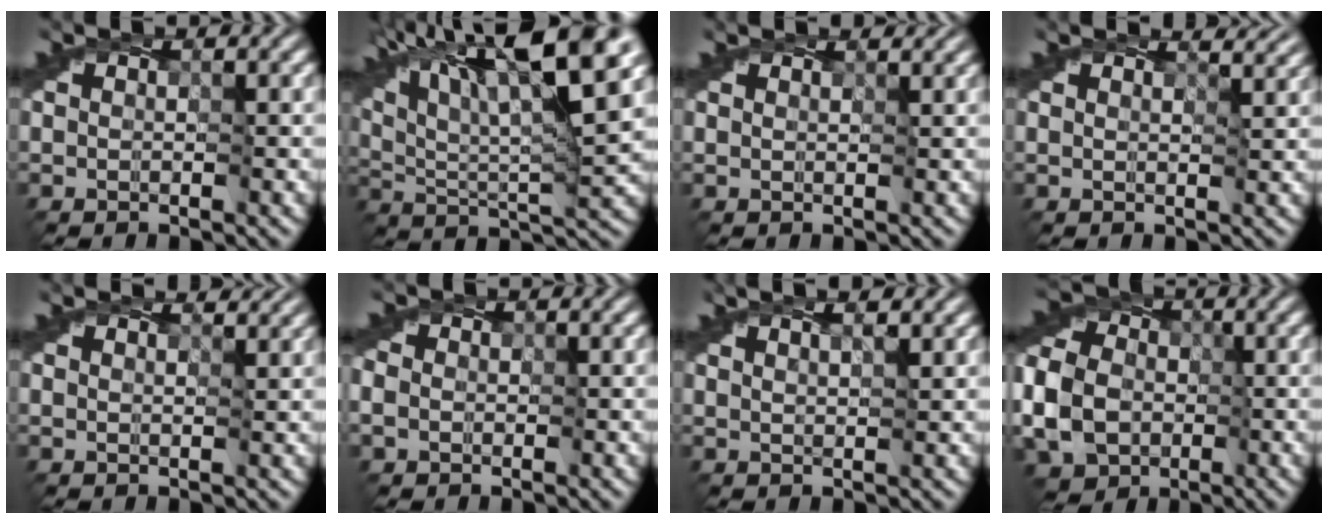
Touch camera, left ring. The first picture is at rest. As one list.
[{"total": 14.8, "force": [7.6, 4.0, 12.1], "torque": [-0.215, 0.023, 0.130]}, {"total": 1.4, "force": [1.2, 0.3, 0.5], "torque": [-0.007, 0.002, 0.007]}, {"total": 2.8, "force": [2.0, 1.0, 1.7], "torque": [-0.019, 0.005, 0.008]}, {"total": 2.2, "force": [1.9, 0.5, 1.0], "torque": [-0.020, 0.002, 0.012]}, {"total": 1.1, "force": [-0.3, 1.1, 0.2], "torque": [0.000, 0.002, -0.007]}, {"total": 2.8, "force": [2.1, 0.7, 1.7], "torque": [-0.004, 0.004, 0.008]}, {"total": 7.9, "force": [-2.4, 6.4, 3.9], "torque": [-0.101, -0.005, -0.062]}]